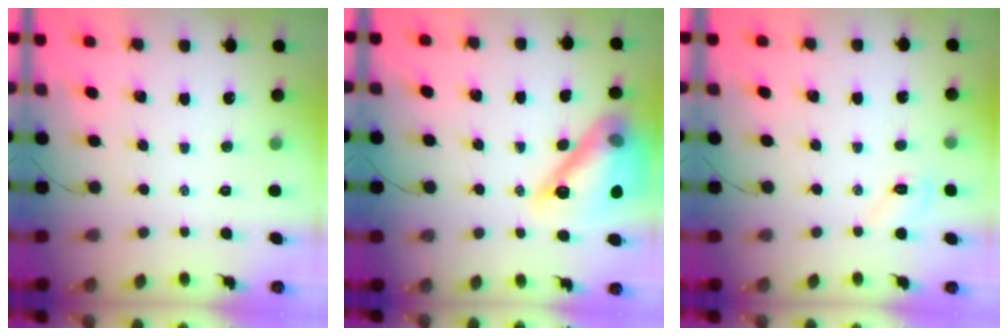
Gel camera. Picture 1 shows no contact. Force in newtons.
{"total": 18.1, "press": 18.0, "slide": 1.5}
{"total": 5.4, "press": 5.3, "slide": 1.3}